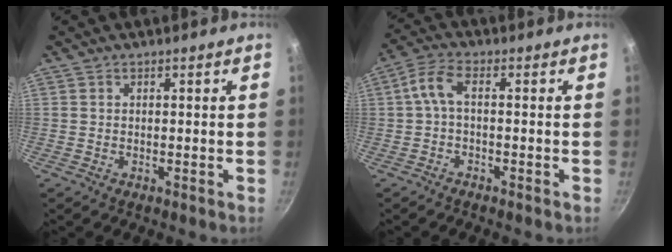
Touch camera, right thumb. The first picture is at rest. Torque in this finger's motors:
{"motor_torque": [-0.21, 0.35, 0.57, -0.45, 0.05]}